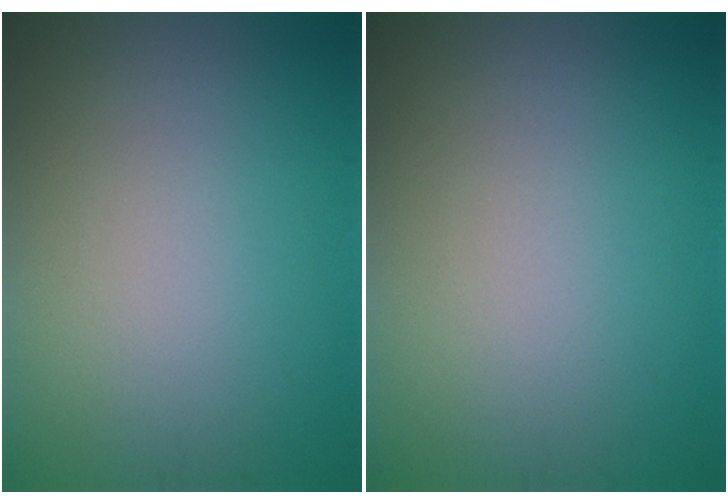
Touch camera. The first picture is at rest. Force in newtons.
{"total": 0.0}